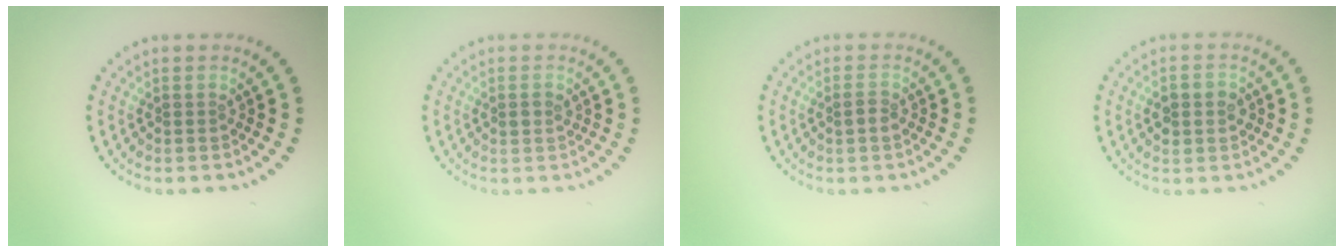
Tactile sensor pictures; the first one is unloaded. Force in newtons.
{"total": 1.0, "press": 1.0, "slide": 0.2}
{"total": 1.2, "press": 1.1, "slide": 0.2}
{"total": 2.8, "press": 2.8, "slide": 0.1}